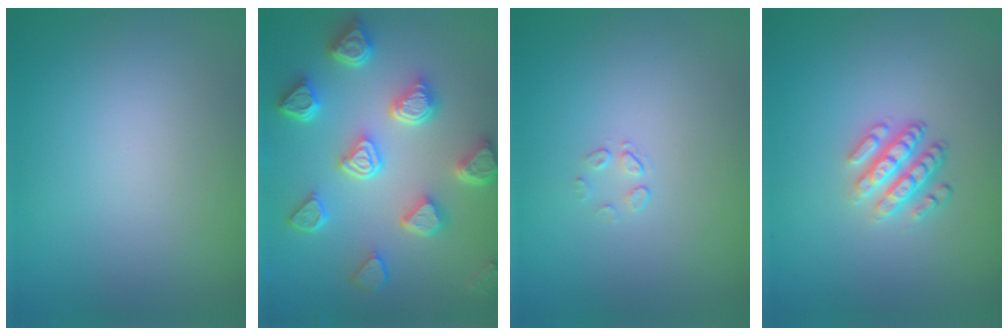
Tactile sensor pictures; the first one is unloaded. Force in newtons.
{"total": 7.2, "press": 5.8, "slide": 4.2}
{"total": 0.7, "press": 0.4, "slide": 0.6}
{"total": 3.6, "press": 2.6, "slide": 2.4}